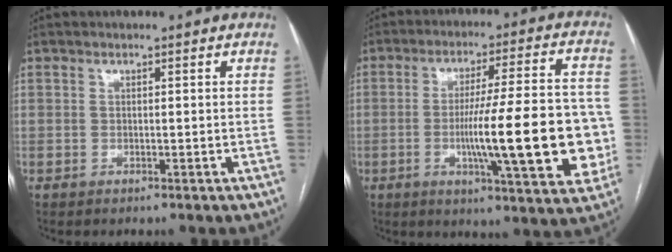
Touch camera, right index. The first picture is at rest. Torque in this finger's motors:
{"motor_torque": [1.46, 0.68, 1.05, 0.16]}